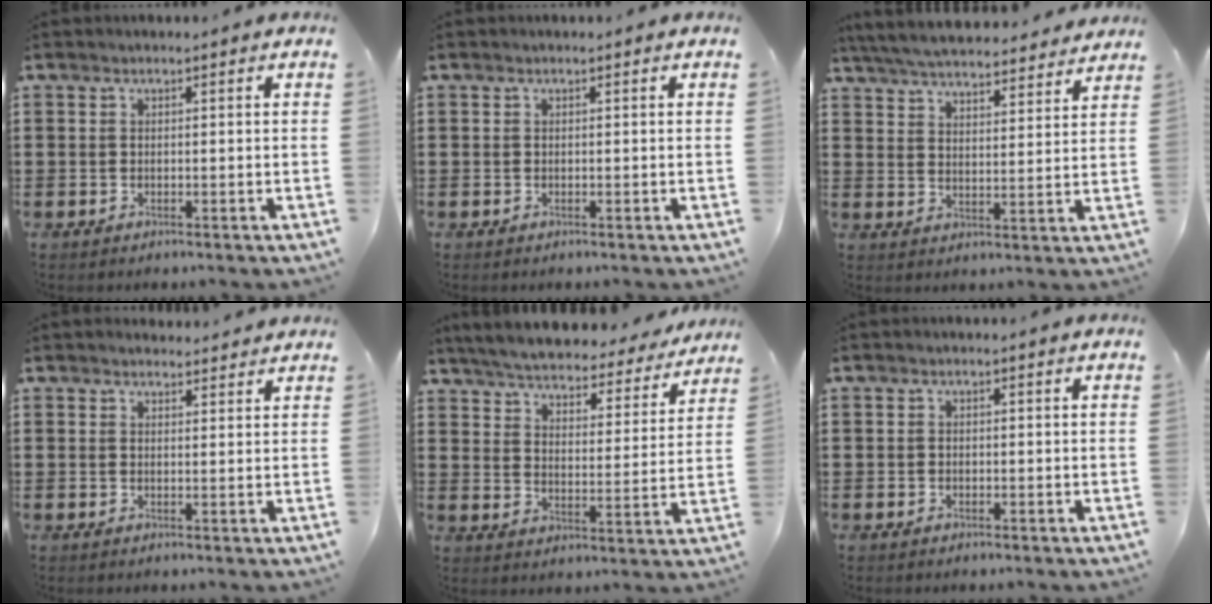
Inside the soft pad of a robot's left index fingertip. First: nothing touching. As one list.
[{"total": 0.0}, {"total": 5.7, "force": [5.5, 0.5, 1.2], "torque": [-0.048, -0.029, 0.097]}, {"total": 1.8, "force": [1.8, 0.4, 0.1], "torque": [-0.005, 0.001, 0.034]}, {"total": 5.3, "force": [5.2, 0.1, 0.9], "torque": [-0.044, -0.039, 0.087]}, {"total": 0.6, "force": [-0.2, 0.5, 0.1], "torque": [-0.005, 0.002, -0.004]}]